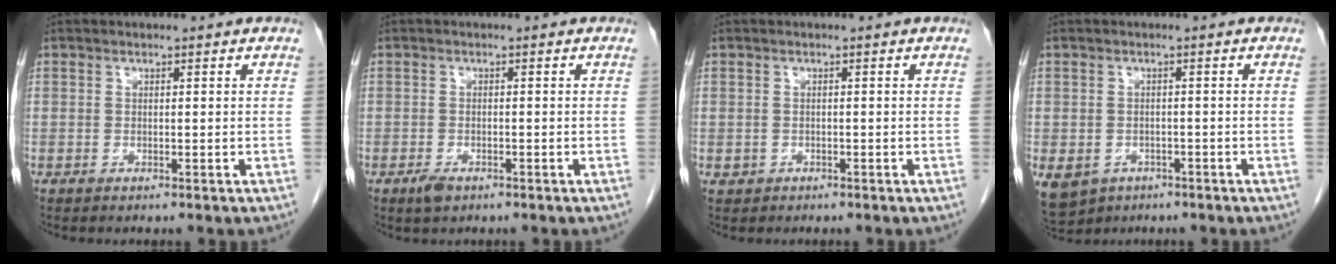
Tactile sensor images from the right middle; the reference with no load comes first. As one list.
[{"total": 2.0, "force": [-1.3, 0.9, 1.3], "torque": [-0.028, -0.001, -0.019]}, {"total": 1.0, "force": [-0.4, 0.9, 0.1], "torque": [-0.002, 0.004, -0.003]}, {"total": 10.1, "force": [-5.3, 7.9, 3.4], "torque": [-0.100, -0.007, -0.070]}]